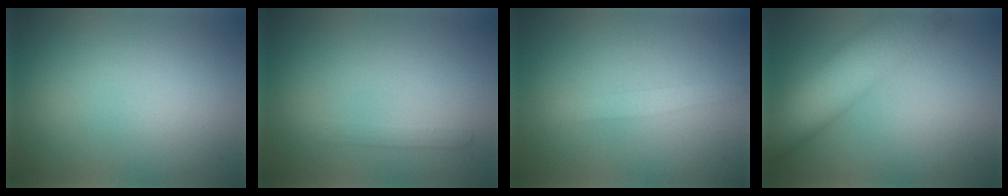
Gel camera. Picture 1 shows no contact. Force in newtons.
{"total": 1.1, "press": 1.1, "slide": 0.0}
{"total": 1.6, "press": 1.6, "slide": 0.1}
{"total": 9.5, "press": 9.5, "slide": 0.7}